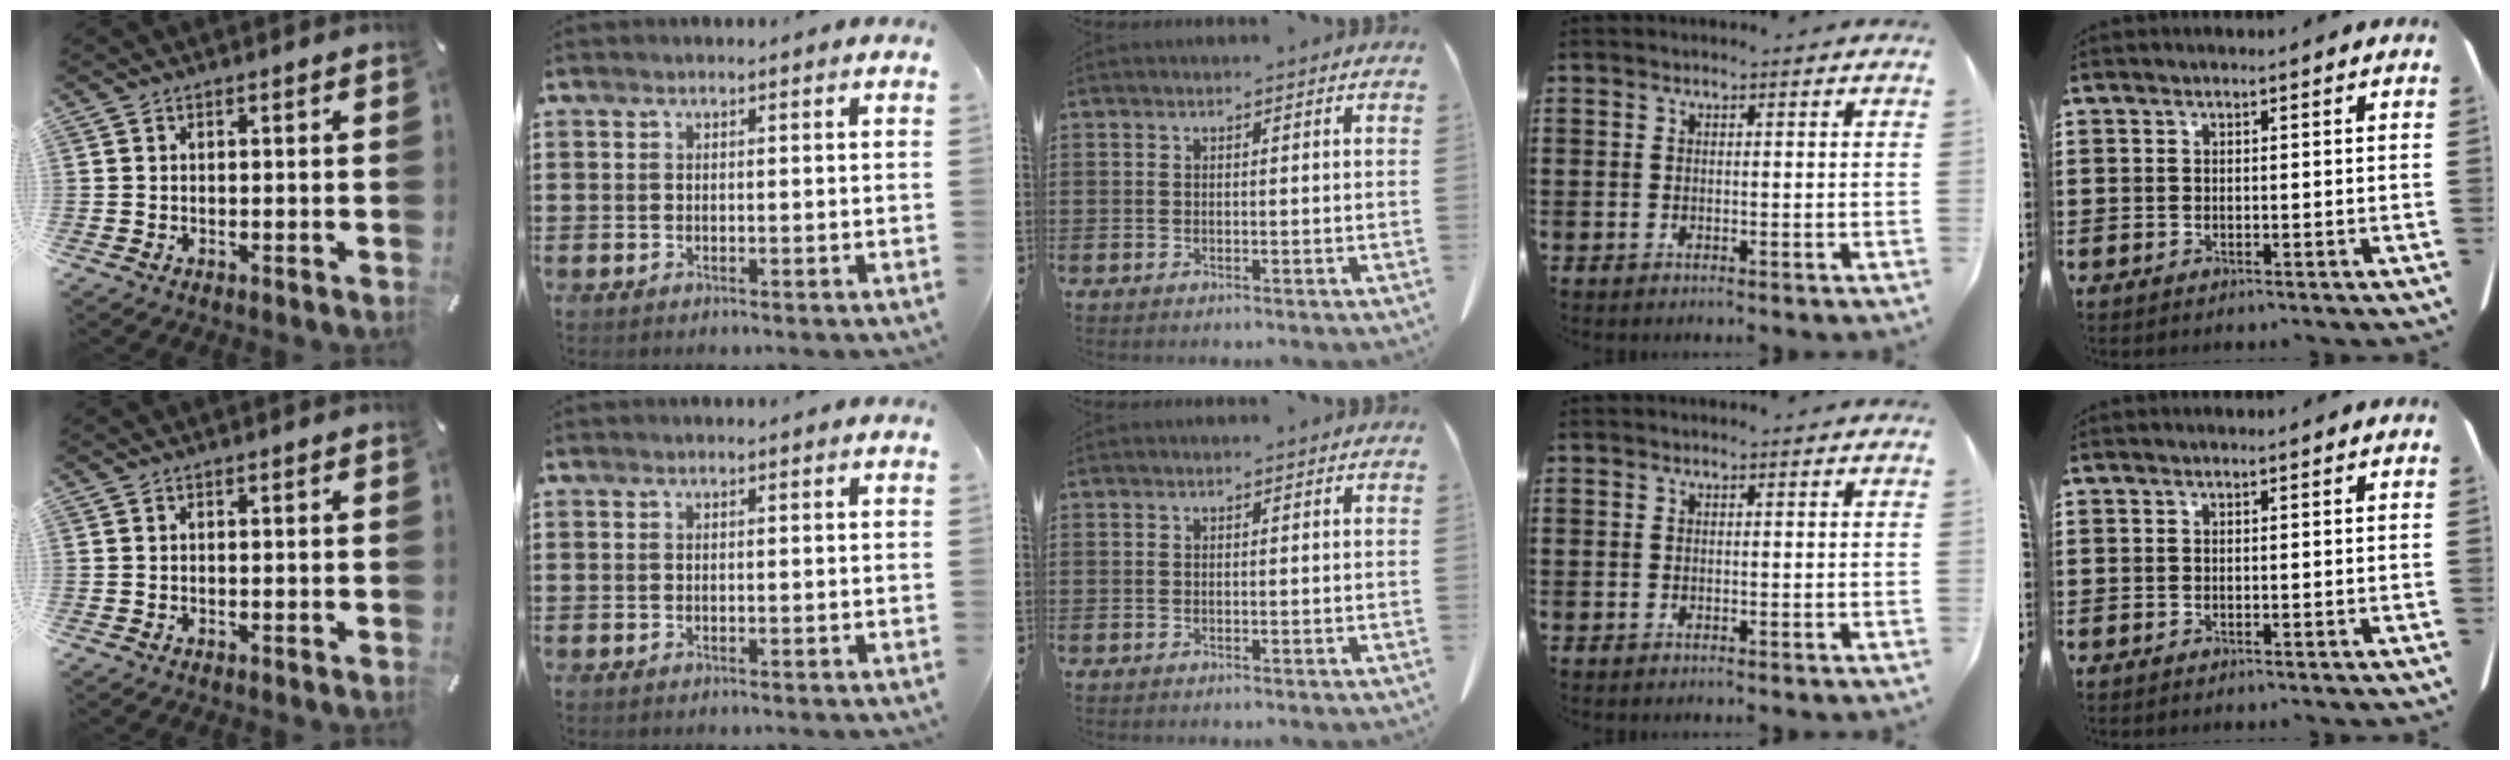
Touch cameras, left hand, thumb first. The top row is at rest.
{}